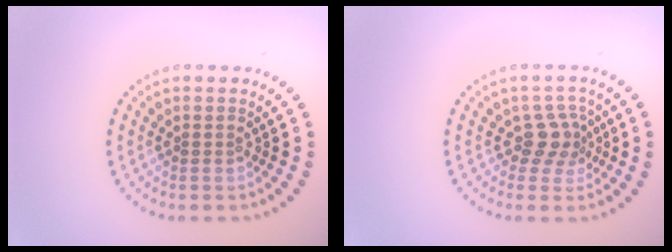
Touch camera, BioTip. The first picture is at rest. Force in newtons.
{"total": 2.5, "press": 1.9, "slide": 1.7}